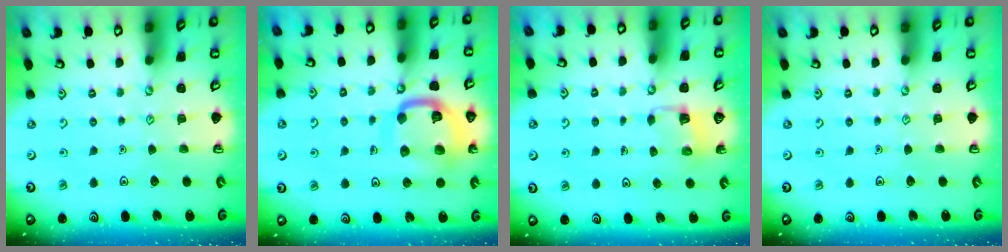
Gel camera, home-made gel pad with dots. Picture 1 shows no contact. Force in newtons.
{"total": 15.2, "press": 15.1, "slide": 1.7}
{"total": 3.1, "press": 3.1, "slide": 0.3}
{"total": 0.0}